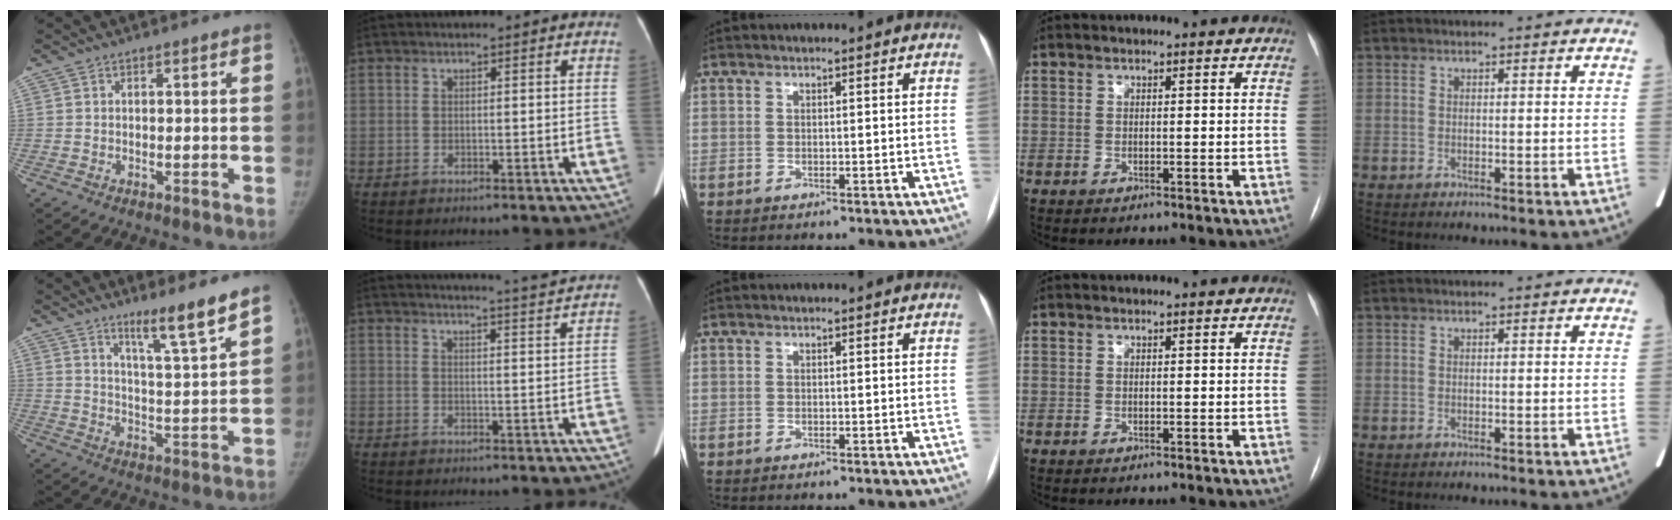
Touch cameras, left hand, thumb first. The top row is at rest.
{"thumb": {"total": 8.7, "force": [6.7, -0.2, 5.6], "torque": [-0.084, -0.059, 0.111]}, "index": {"total": 8.6, "force": [8.1, -1.9, 1.9], "torque": [-0.031, -0.020, 0.097]}}